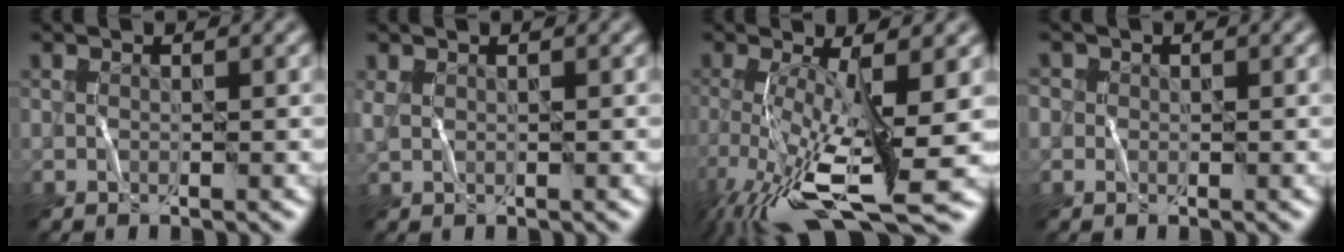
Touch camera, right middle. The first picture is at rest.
{"total": 0.5, "force": [0.5, 0.2, 0.1], "torque": [-0.005, 0.002, 0.012]}
{"total": 11.2, "force": [-3.7, 3.5, 10.0], "torque": [-0.195, -0.022, -0.059]}
{"total": 1.1, "force": [0.5, 1.0, 0.0], "torque": [0.007, 0.002, -0.003]}